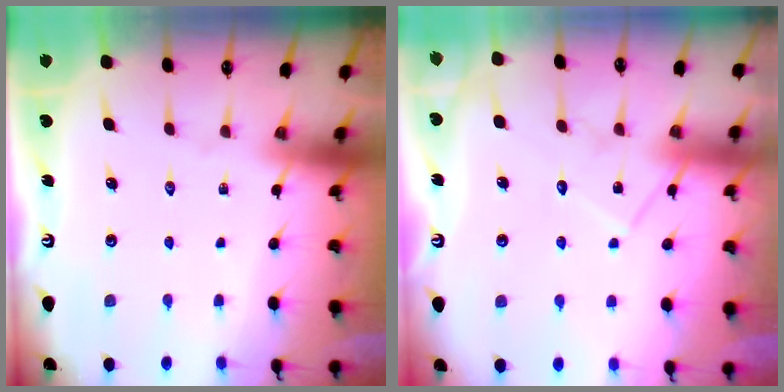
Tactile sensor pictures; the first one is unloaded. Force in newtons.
{"total": 10.5, "press": 10.5, "slide": 0.6}